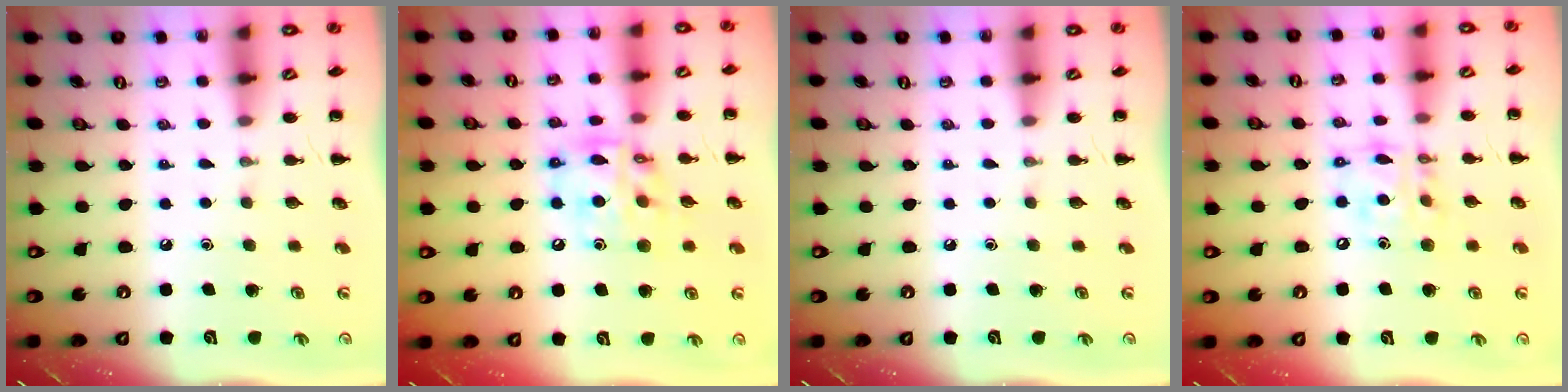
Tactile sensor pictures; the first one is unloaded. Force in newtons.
{"total": 12.5, "press": 12.1, "slide": 2.8}
{"total": 0.0}
{"total": 13.0, "press": 12.7, "slide": 3.2}